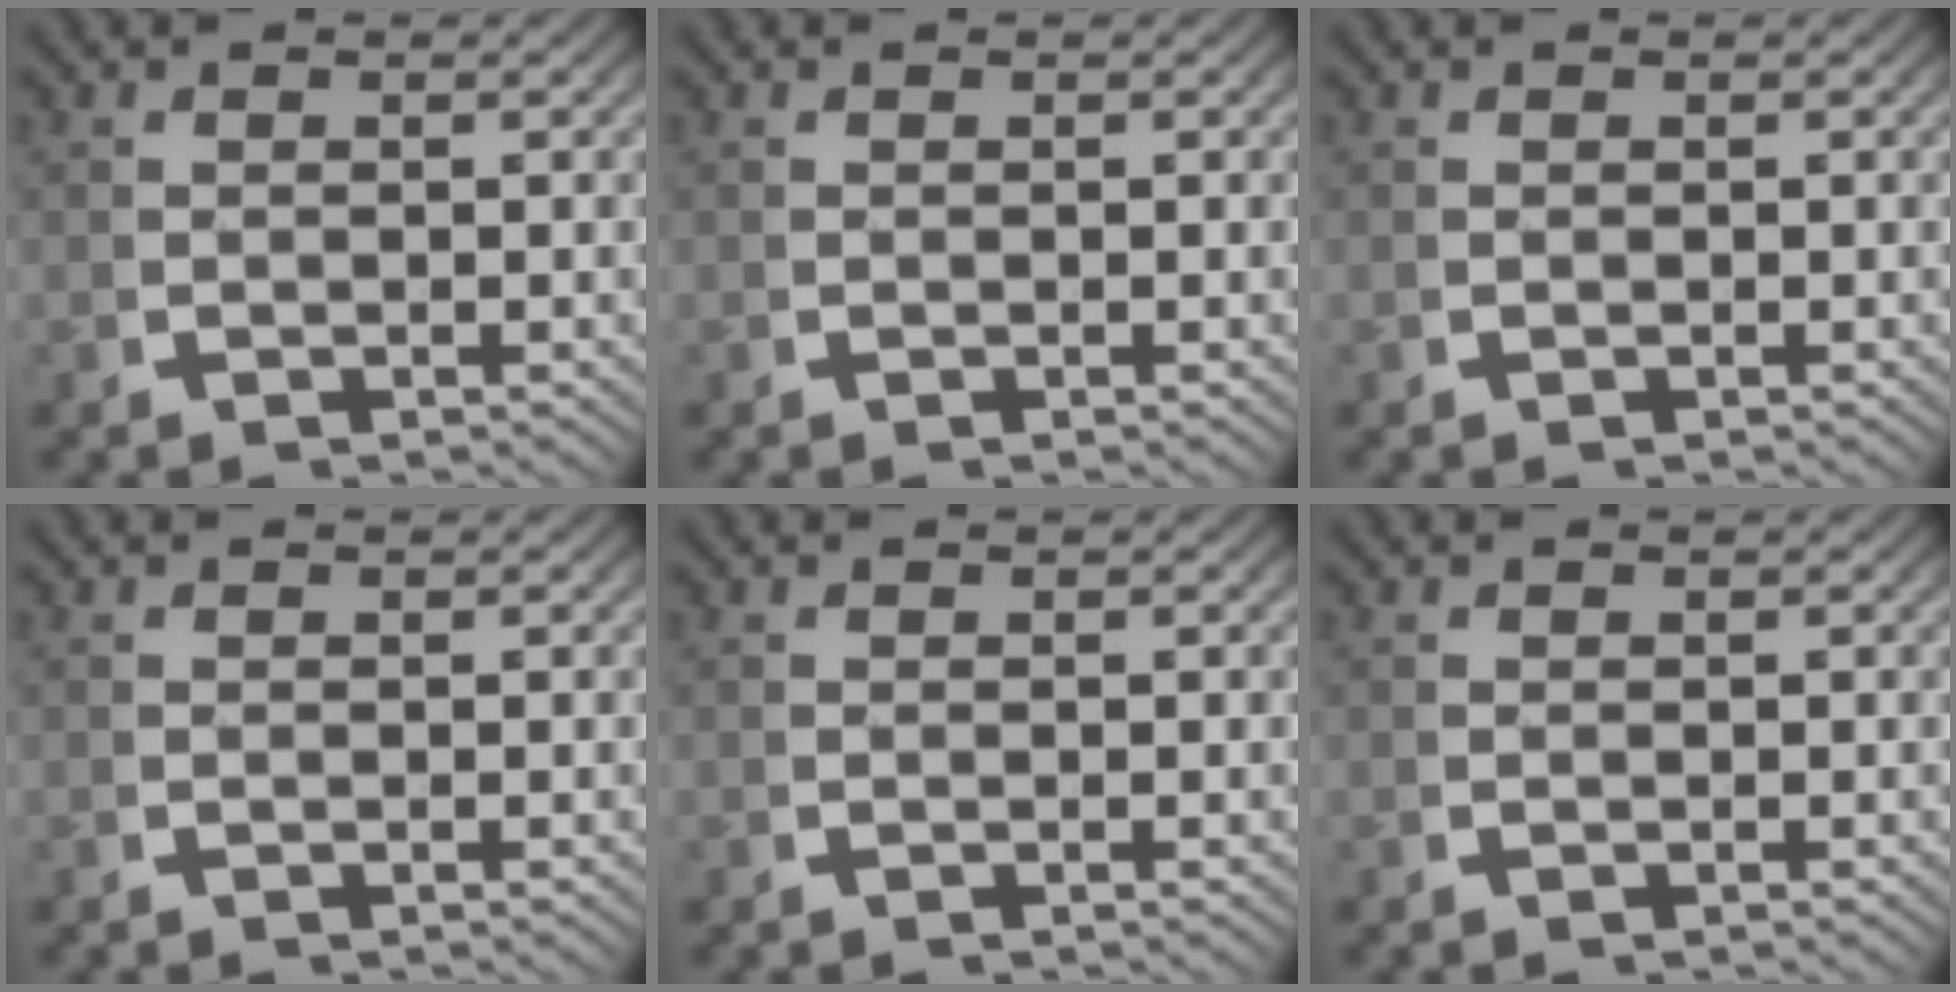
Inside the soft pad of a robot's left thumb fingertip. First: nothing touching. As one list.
[{"total": 0.0}, {"total": 0.0}, {"total": 0.0}, {"total": 0.0}, {"total": 0.0}]